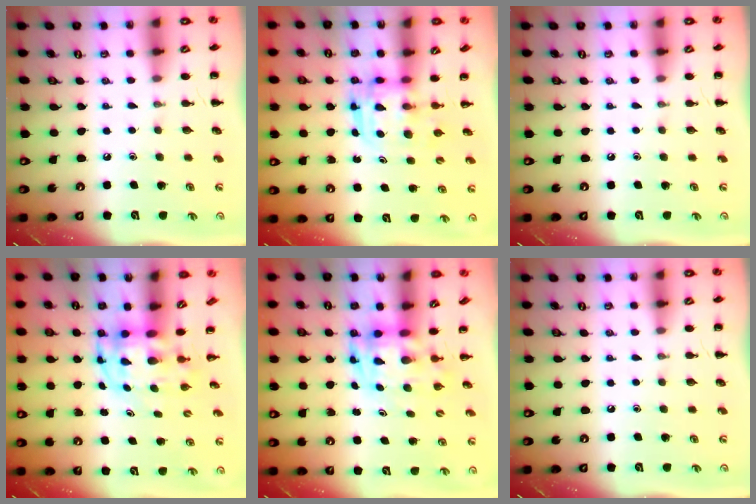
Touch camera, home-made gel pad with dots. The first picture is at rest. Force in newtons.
{"total": 3.0, "press": 3.0, "slide": 0.3}
{"total": 0.0}
{"total": 3.8, "press": 3.7, "slide": 0.8}
{"total": 3.9, "press": 3.8, "slide": 0.7}
{"total": 0.0}